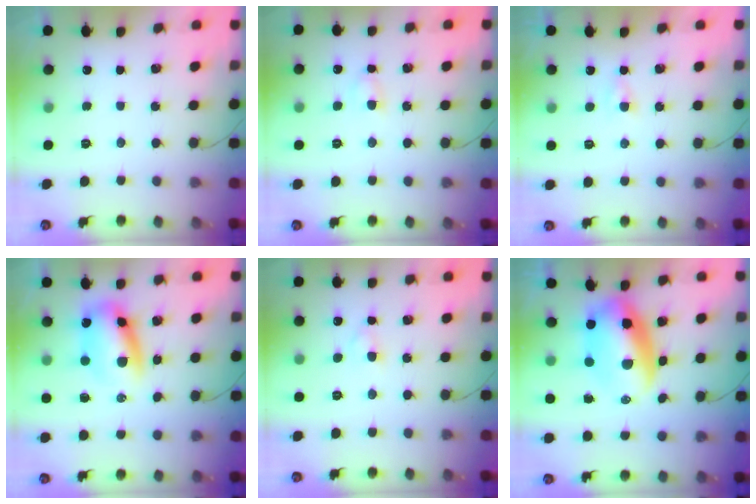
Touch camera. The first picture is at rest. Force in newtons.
{"total": 3.4, "press": 3.2, "slide": 1.2}
{"total": 0.9, "press": 0.7, "slide": 0.6}
{"total": 9.3, "press": 9.0, "slide": 2.4}
{"total": 2.1, "press": 1.9, "slide": 0.9}
{"total": 10.2, "press": 9.9, "slide": 2.6}